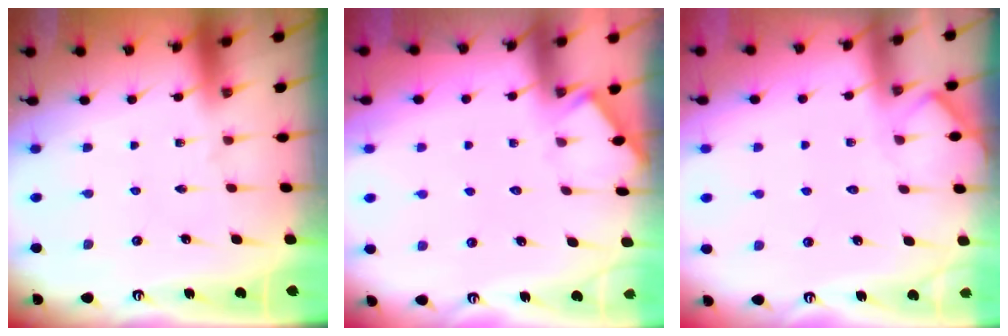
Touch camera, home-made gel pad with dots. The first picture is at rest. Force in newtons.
{"total": 2.4, "press": 2.4, "slide": 0.3}
{"total": 4.9, "press": 4.9, "slide": 0.6}